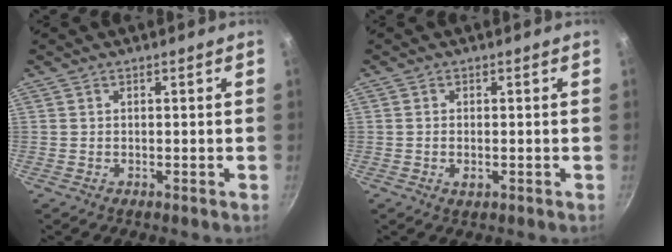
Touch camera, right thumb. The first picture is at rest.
{"total": 1.5, "force": [-0.5, 0.7, 1.3], "torque": [-0.025, -0.003, -0.008]}